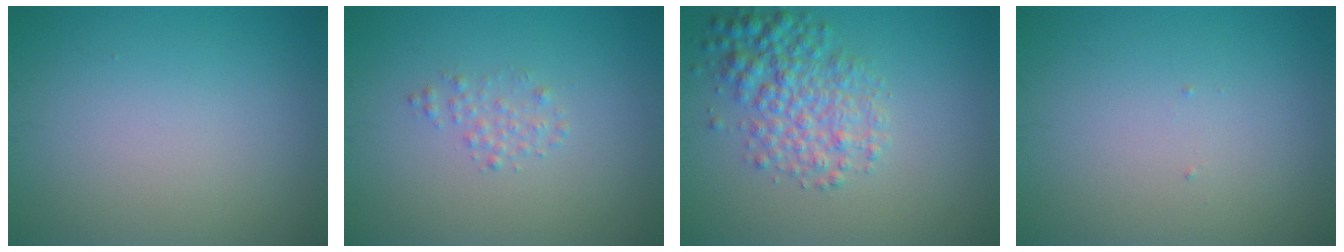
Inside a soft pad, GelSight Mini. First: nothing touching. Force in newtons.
{"total": 1.1, "press": 1.1, "slide": 0.1}
{"total": 4.4, "press": 4.4, "slide": 0.1}
{"total": 0.0}